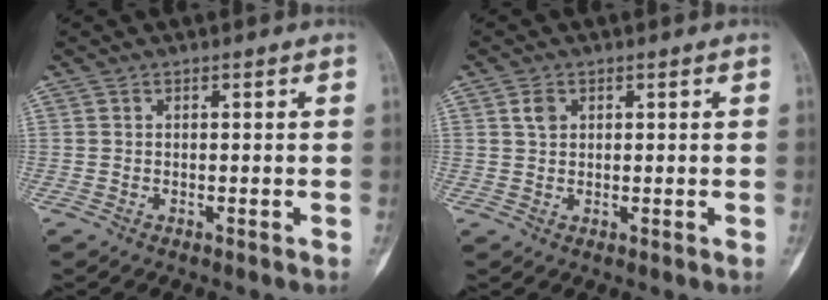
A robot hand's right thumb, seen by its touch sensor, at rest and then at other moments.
{"total": 2.2, "force": [0.9, 1.6, 1.2], "torque": [-0.018, 0.000, 0.017]}